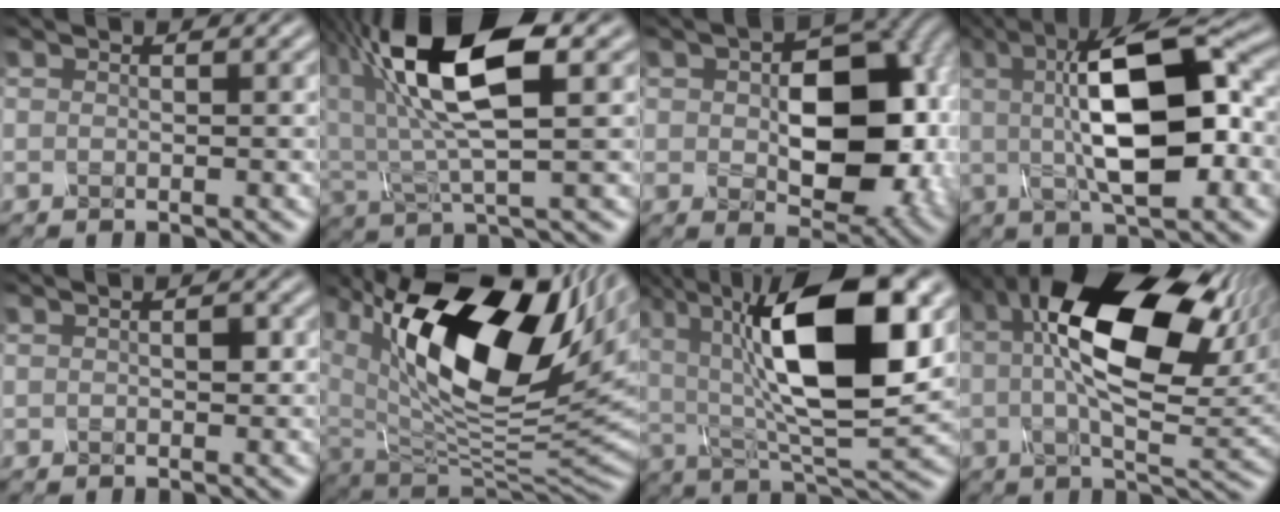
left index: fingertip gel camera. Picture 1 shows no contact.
{"total": 11.4, "force": [3.4, 4.7, 9.8], "torque": [-0.197, 0.015, 0.056]}
{"total": 11.8, "force": [0.3, 7.2, 9.3], "torque": [-0.131, -0.008, 0.014]}
{"total": 11.6, "force": [1.1, 3.9, 10.9], "torque": [-0.174, 0.013, 0.013]}
{"total": 1.2, "force": [0.3, 0.7, 0.9], "torque": [-0.015, 0.001, 0.005]}
{"total": 17.7, "force": [6.9, 9.0, 13.7], "torque": [-0.231, 0.004, 0.117]}
{"total": 14.6, "force": [3.5, 5.7, 13.0], "torque": [-0.216, 0.005, 0.049]}
{"total": 15.5, "force": [4.2, 6.8, 13.3], "torque": [-0.213, 0.014, 0.057]}